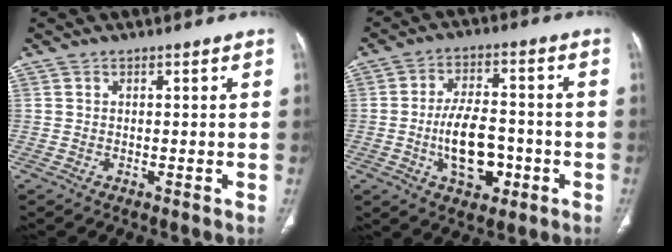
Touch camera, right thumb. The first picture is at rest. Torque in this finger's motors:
{"motor_torque": [3.81, 1.19, 1.62, -1.16, 0.52]}